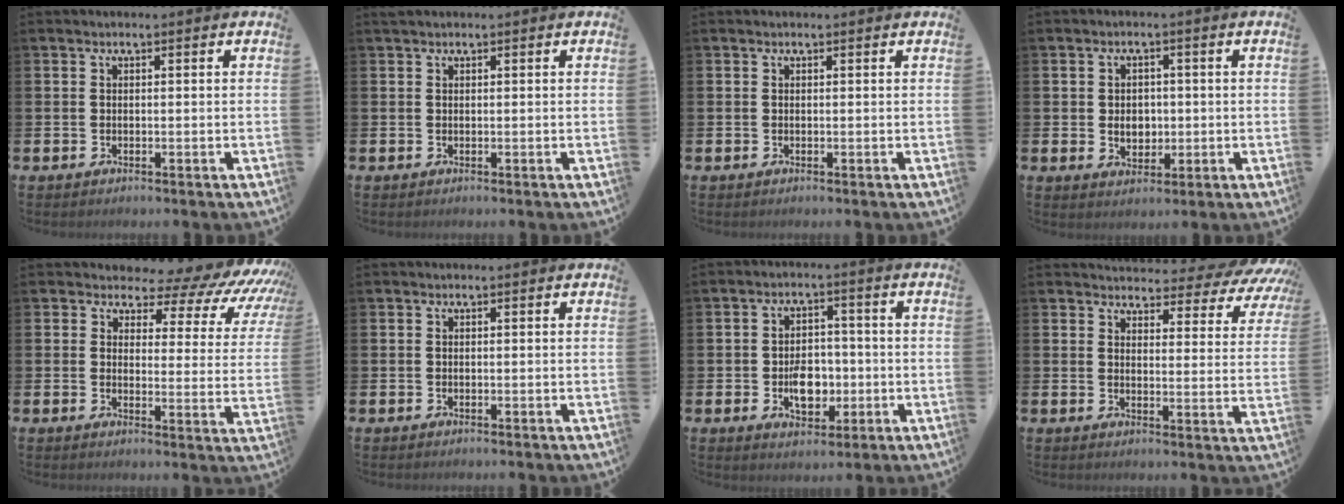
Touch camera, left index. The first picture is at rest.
{"total": 0.7, "force": [0.7, 0.1, 0.3], "torque": [0.000, 0.001, 0.010]}
{"total": 0.0}
{"total": 3.0, "force": [0.1, 2.6, 1.6], "torque": [-0.020, 0.002, -0.007]}
{"total": 5.5, "force": [4.4, 2.7, 1.9], "torque": [-0.034, -0.048, 0.063]}
{"total": 0.0}
{"total": 5.5, "force": [-1.2, 3.8, 3.8], "torque": [-0.054, 0.001, -0.027]}
{"total": 4.2, "force": [3.8, 1.4, 0.9], "torque": [-0.024, -0.038, 0.060]}